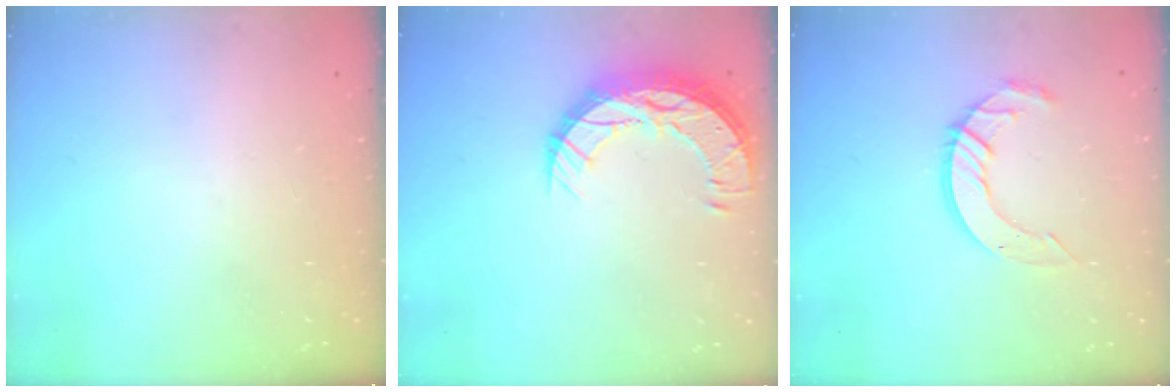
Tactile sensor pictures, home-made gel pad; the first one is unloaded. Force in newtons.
{"total": 11.7, "press": 11.7, "slide": 0.8}
{"total": 9.8, "press": 9.8, "slide": 0.9}